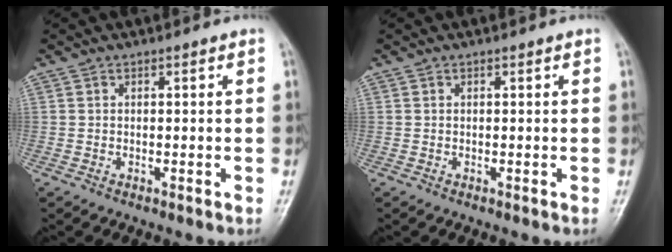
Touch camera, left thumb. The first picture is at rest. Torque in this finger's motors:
{"motor_torque": [0.00, 0.00, 0.00, 0.00, 0.00]}